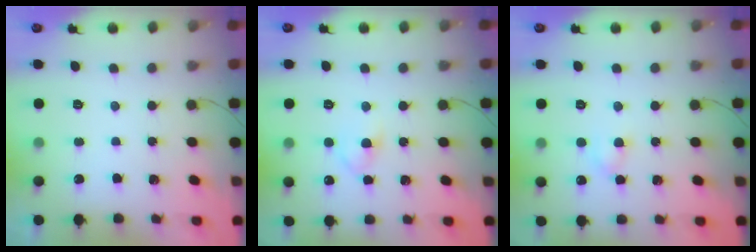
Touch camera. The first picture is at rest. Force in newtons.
{"total": 4.0, "press": 3.7, "slide": 1.5}
{"total": 3.3, "press": 3.1, "slide": 1.3}